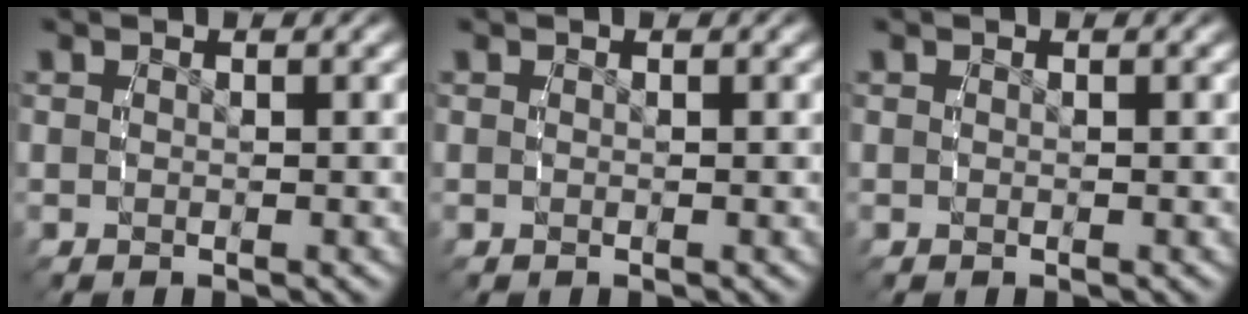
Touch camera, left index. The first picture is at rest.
{"total": 0.0}
{"total": 0.0}